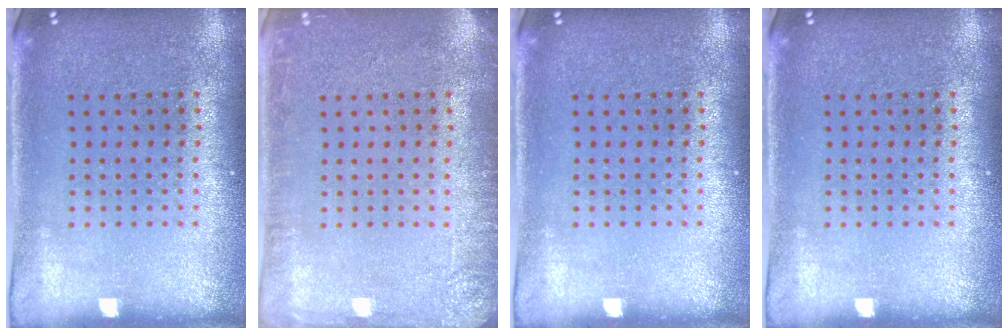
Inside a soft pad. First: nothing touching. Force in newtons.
{"total": 2.1, "press": 2.1, "slide": 0.3}
{"total": 0.0}
{"total": 0.0}